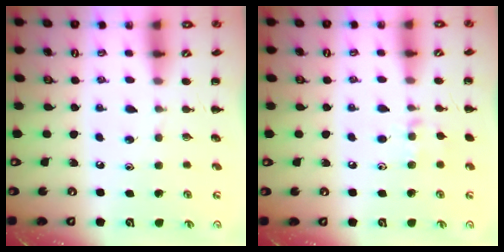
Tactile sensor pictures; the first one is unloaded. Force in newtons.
{"total": 7.0, "press": 6.7, "slide": 1.8}